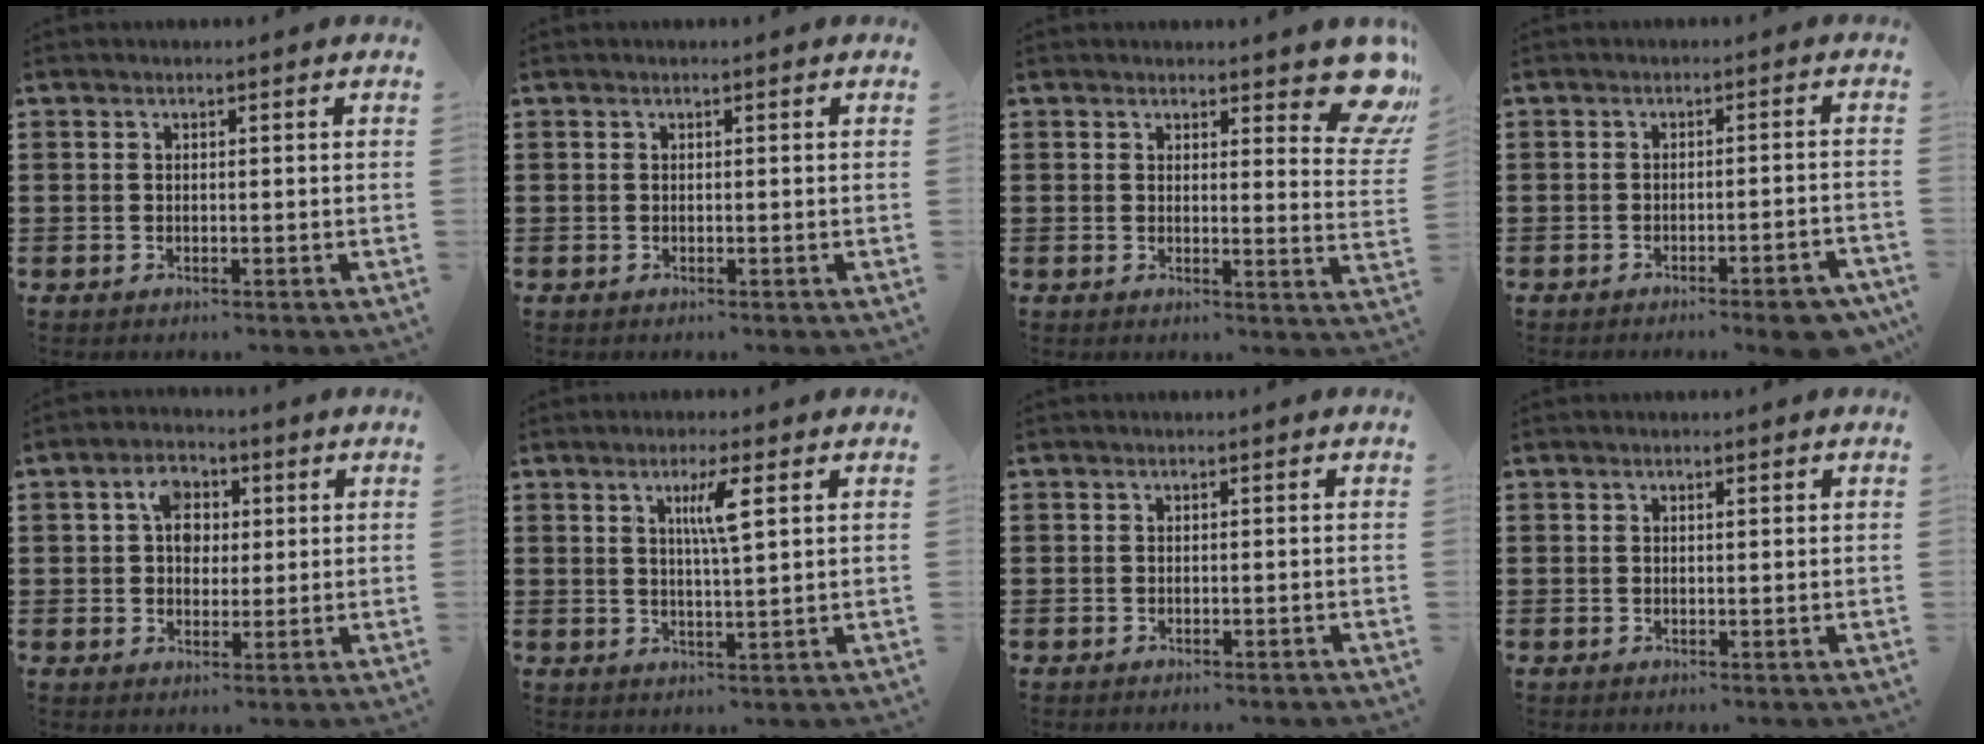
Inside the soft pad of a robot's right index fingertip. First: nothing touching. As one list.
[{"total": 0.0}, {"total": 6.4, "force": [5.1, 1.6, 3.4], "torque": [-0.036, -0.026, 0.086]}, {"total": 3.9, "force": [-3.1, 0.0, 2.4], "torque": [-0.037, -0.006, -0.055]}, {"total": 5.3, "force": [1.4, 3.9, 3.4], "torque": [-0.065, 0.009, 0.018]}, {"total": 4.7, "force": [1.8, 0.3, 4.3], "torque": [-0.082, -0.002, 0.024]}, {"total": 0.5, "force": [-0.5, 0.0, 0.1], "torque": [-0.005, -0.003, -0.010]}, {"total": 0.6, "force": [0.2, 0.1, 0.6], "torque": [-0.012, 0.000, 0.004]}]